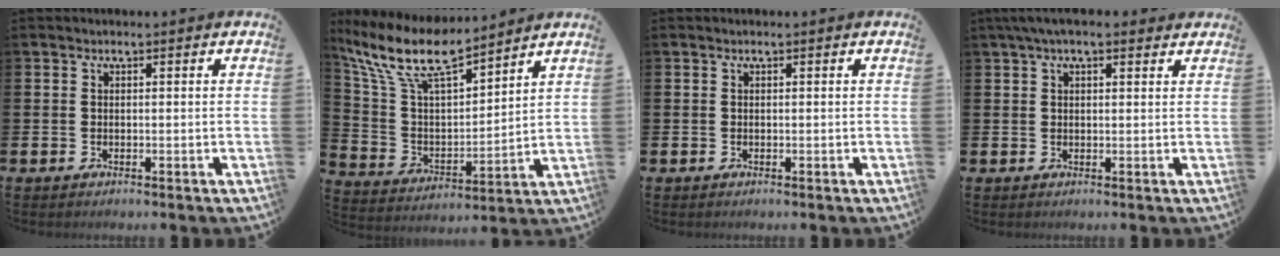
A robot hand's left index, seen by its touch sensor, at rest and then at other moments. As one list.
[{"total": 11.1, "force": [9.3, 2.5, 5.4], "torque": [-0.143, -0.054, 0.161]}, {"total": 0.0}, {"total": 3.3, "force": [2.5, 1.0, 1.9], "torque": [-0.039, 0.003, 0.044]}]